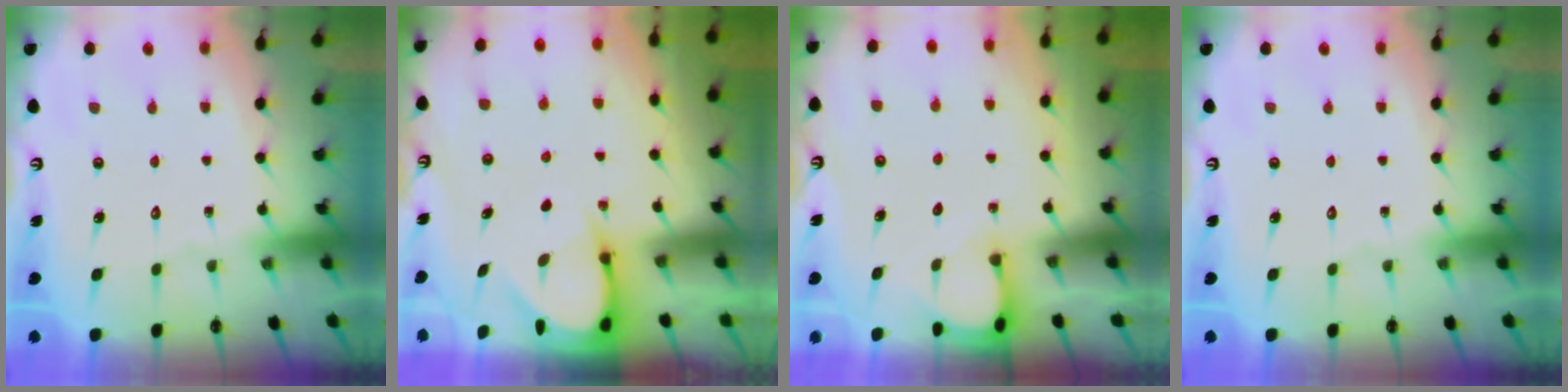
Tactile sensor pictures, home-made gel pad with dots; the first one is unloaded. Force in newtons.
{"total": 4.9, "press": 4.9, "slide": 0.3}
{"total": 3.1, "press": 3.1, "slide": 0.2}
{"total": 0.0}